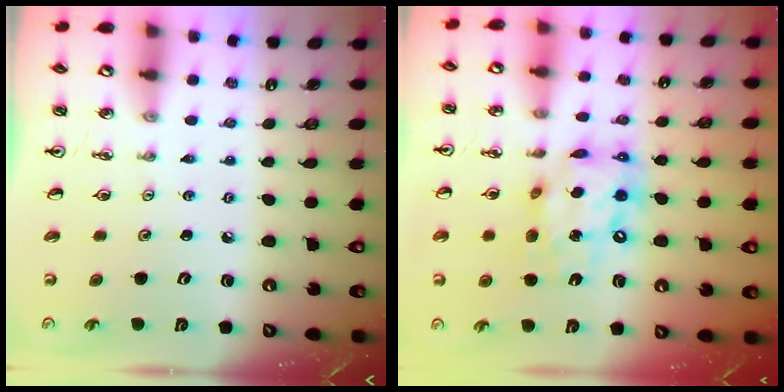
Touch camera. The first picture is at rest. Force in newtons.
{"total": 13.5, "press": 13.5, "slide": 1.2}